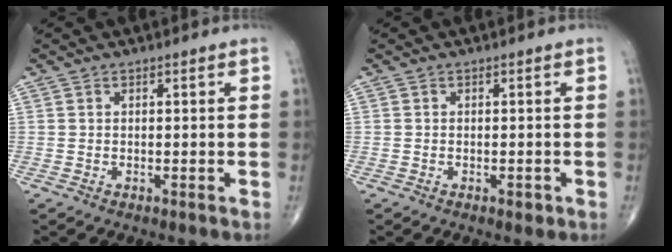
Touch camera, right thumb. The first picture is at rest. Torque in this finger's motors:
{"motor_torque": [-0.23, -0.05, -0.10, -0.05, -0.02]}